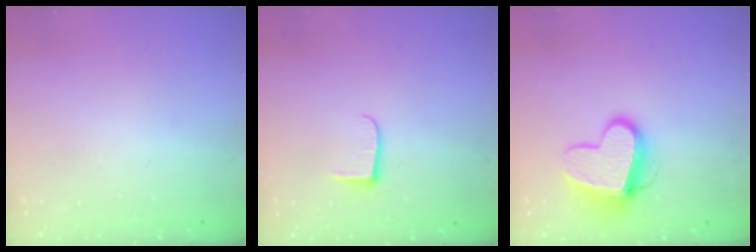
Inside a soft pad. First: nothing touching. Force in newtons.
{"total": 5.8, "press": 5.8, "slide": 0.9}
{"total": 11.7, "press": 11.6, "slide": 1.3}